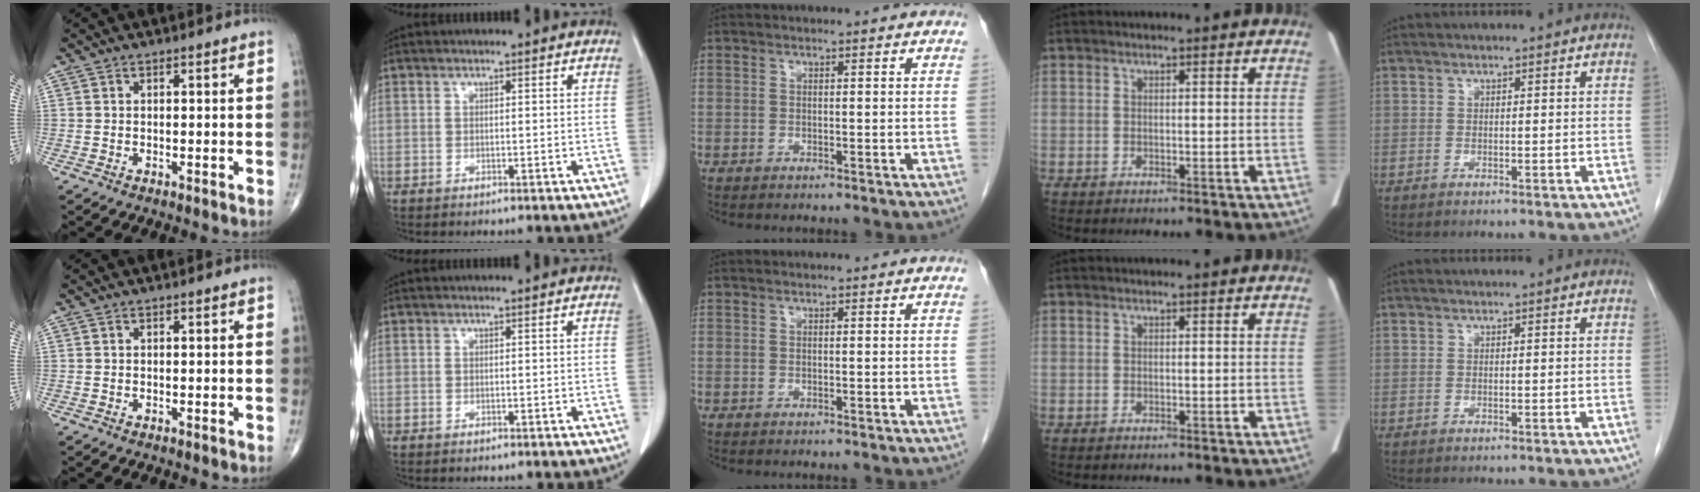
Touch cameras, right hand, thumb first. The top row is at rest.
{}